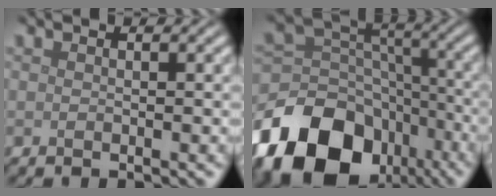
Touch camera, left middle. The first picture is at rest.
{"total": 16.3, "force": [-9.3, 11.3, 7.2], "torque": [-0.176, -0.024, -0.153]}